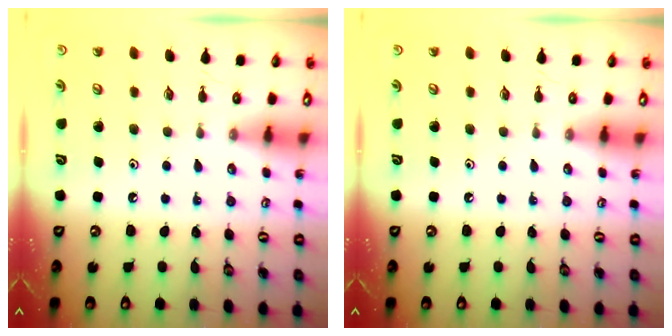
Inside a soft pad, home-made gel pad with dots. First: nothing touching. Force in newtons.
{"total": 0.0}